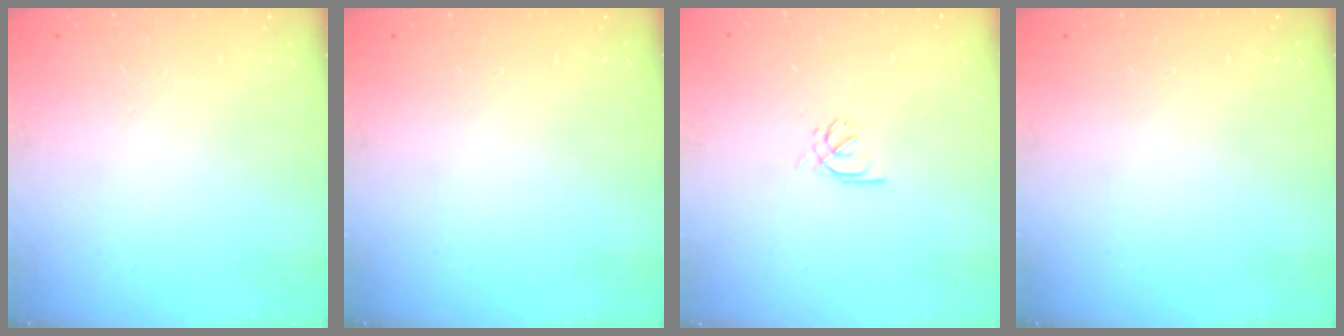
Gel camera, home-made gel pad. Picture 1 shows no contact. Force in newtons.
{"total": 0.0}
{"total": 2.6, "press": 2.5, "slide": 0.7}
{"total": 0.0}